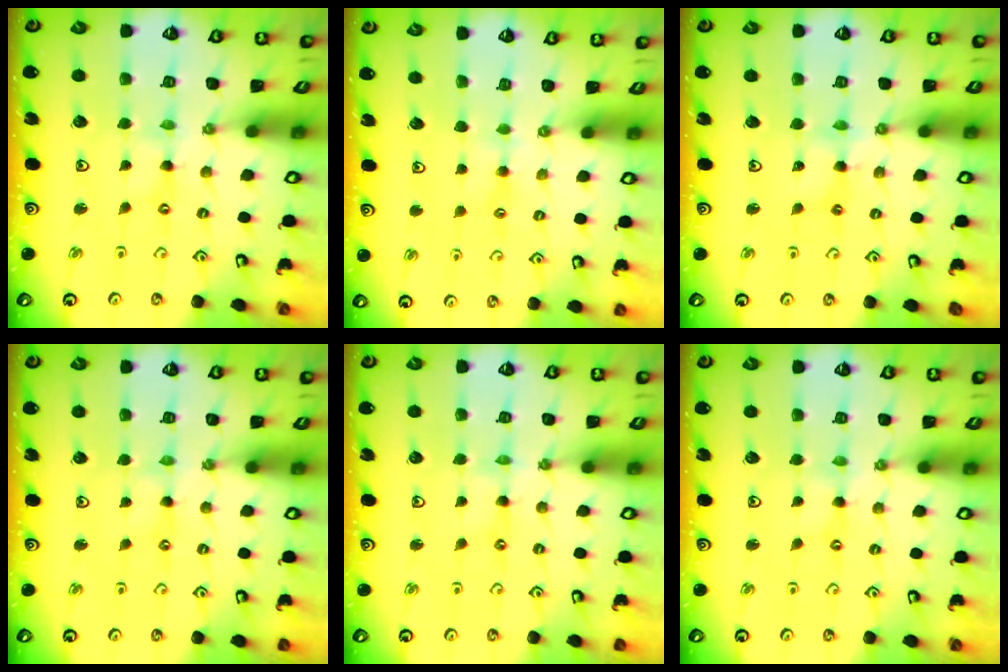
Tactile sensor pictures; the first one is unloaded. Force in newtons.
{"total": 3.0, "press": 2.9, "slide": 0.4}
{"total": 3.9, "press": 3.9, "slide": 0.4}
{"total": 1.1, "press": 1.0, "slide": 0.4}
{"total": 0.0}
{"total": 0.0}